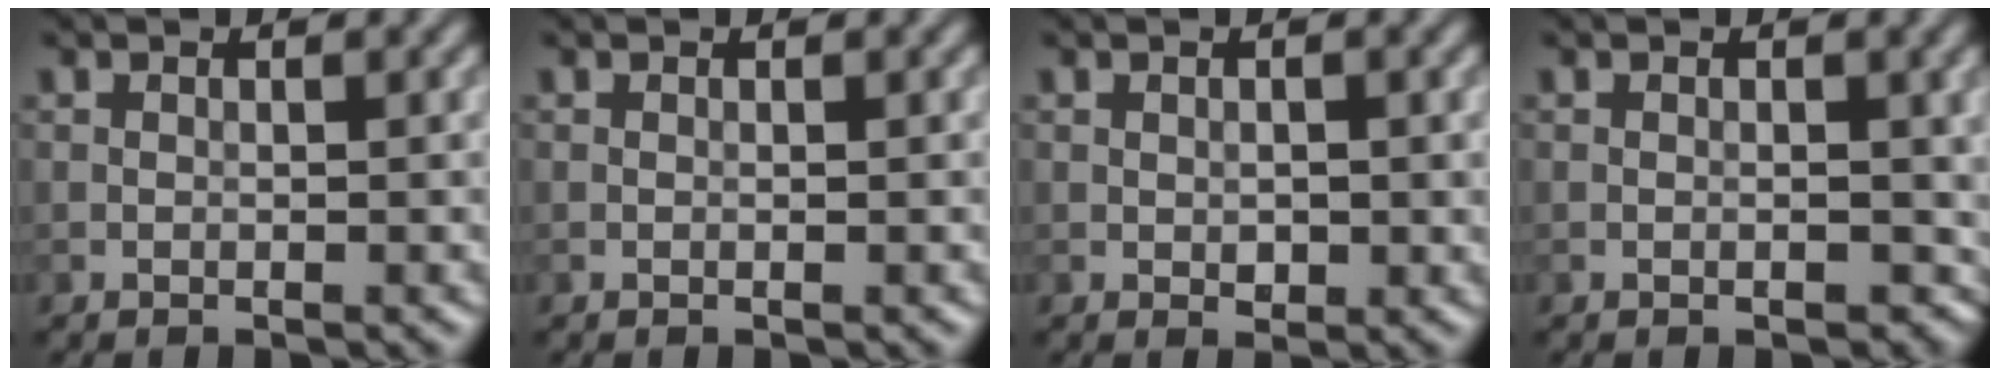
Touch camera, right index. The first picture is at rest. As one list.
[{"total": 0.0}, {"total": 1.1, "force": [0.0, 0.8, 0.8], "torque": [-0.010, -0.002, 0.002]}, {"total": 1.8, "force": [-0.5, 1.1, 1.3], "torque": [-0.018, -0.002, -0.003]}]